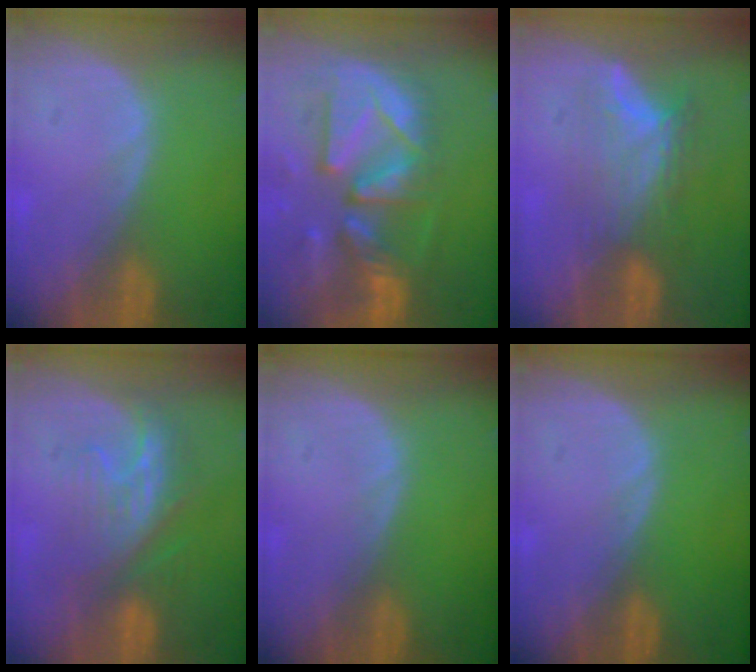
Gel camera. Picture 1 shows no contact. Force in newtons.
{"total": 13.3, "press": 11.4, "slide": 6.8}
{"total": 7.8, "press": 6.8, "slide": 3.7}
{"total": 7.6, "press": 7.4, "slide": 1.7}
{"total": 0.0}
{"total": 0.0}